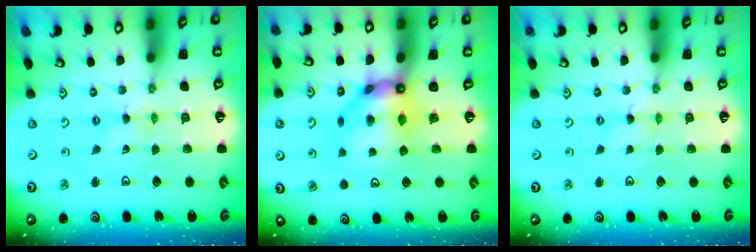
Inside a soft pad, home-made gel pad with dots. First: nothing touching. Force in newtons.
{"total": 10.8, "press": 10.7, "slide": 1.1}
{"total": 0.0}